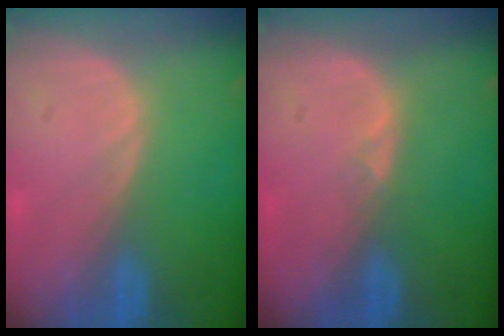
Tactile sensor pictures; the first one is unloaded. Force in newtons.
{"total": 0.7, "press": 0.6, "slide": 0.3}